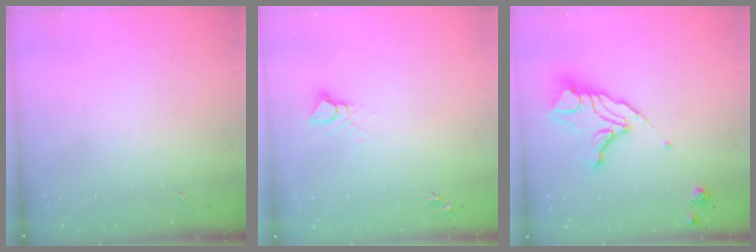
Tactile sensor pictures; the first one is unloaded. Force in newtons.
{"total": 3.7, "press": 3.7, "slide": 0.3}
{"total": 14.3, "press": 14.3, "slide": 1.0}